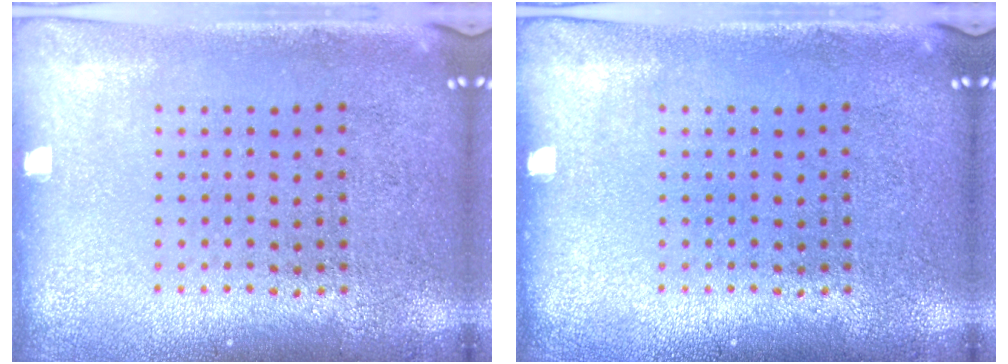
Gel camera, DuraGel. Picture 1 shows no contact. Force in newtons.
{"total": 0.0}